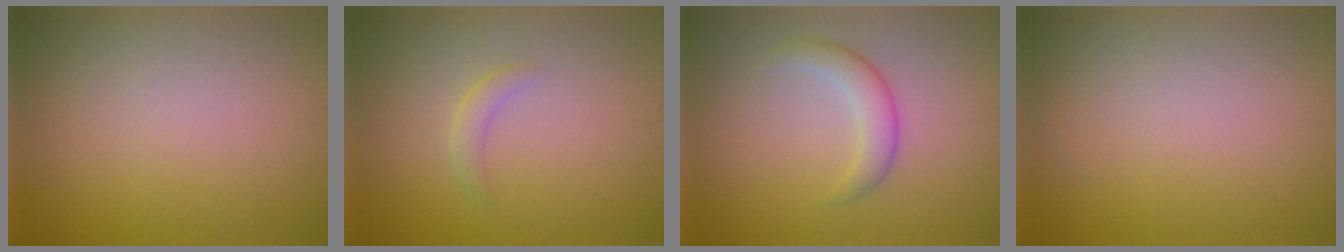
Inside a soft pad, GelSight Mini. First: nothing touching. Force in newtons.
{"total": 1.2, "press": 1.2, "slide": 0.1}
{"total": 2.5, "press": 2.5, "slide": 0.0}
{"total": 0.0}